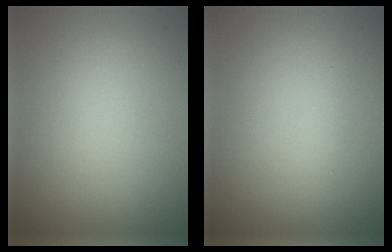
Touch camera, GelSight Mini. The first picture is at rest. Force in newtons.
{"total": 0.9, "press": 0.9, "slide": 0.1}